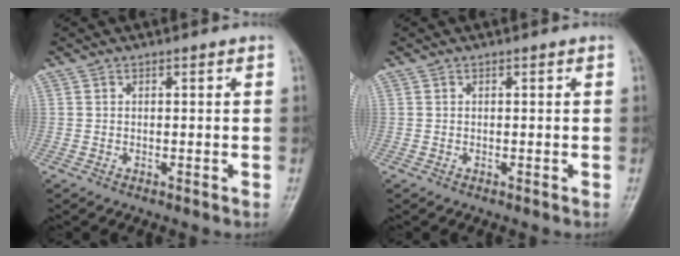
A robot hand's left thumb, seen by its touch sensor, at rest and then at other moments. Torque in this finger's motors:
{"motor_torque": [-0.01, 0.01, 0.00, 0.00, 0.00]}